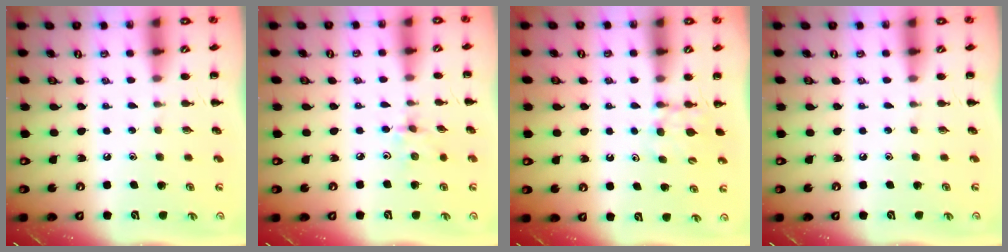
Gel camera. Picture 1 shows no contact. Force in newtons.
{"total": 2.9, "press": 2.7, "slide": 0.9}
{"total": 7.2, "press": 7.1, "slide": 1.6}
{"total": 0.0}